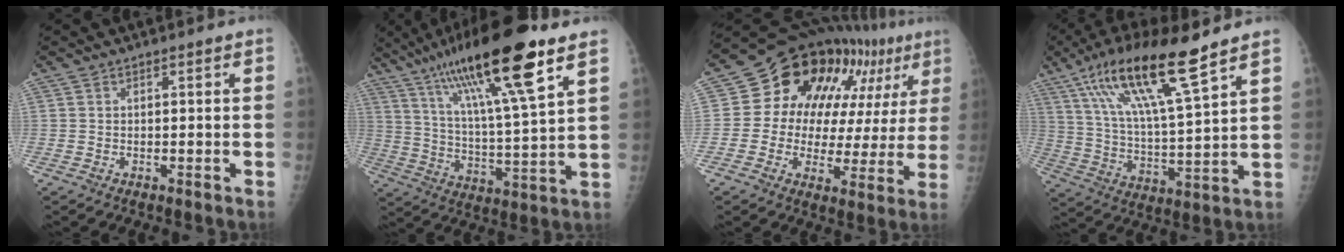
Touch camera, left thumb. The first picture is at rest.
{"total": 22.0, "force": [12.9, 2.8, 17.5], "torque": [-0.305, -0.036, 0.225]}
{"total": 22.4, "force": [8.9, 12.6, 16.2], "torque": [-0.177, 0.016, 0.126]}
{"total": 17.9, "force": [11.3, 2.1, 13.7], "torque": [-0.249, -0.041, 0.211]}